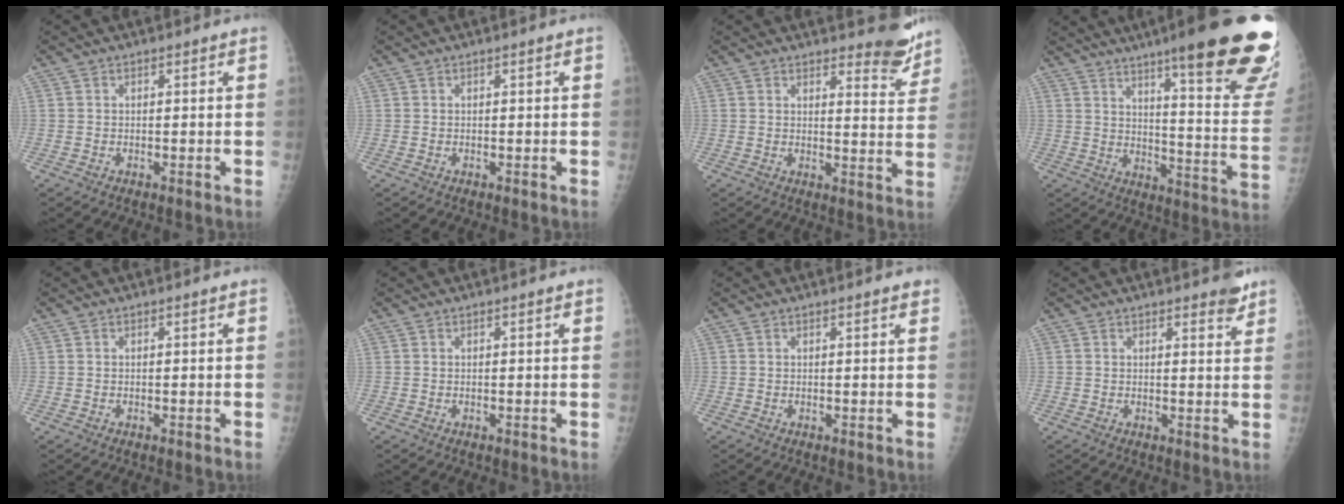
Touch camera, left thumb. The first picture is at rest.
{"total": 0.0}
{"total": 6.8, "force": [6.2, 1.9, 2.0], "torque": [0.002, -0.056, 0.068]}
{"total": 28.2, "force": [18.5, 3.9, 21.0], "torque": [-0.220, -0.092, 0.248]}
{"total": 0.0}
{"total": 0.0}
{"total": 1.2, "force": [0.9, 0.1, 0.8], "torque": [-0.008, -0.002, 0.010]}
{"total": 2.9, "force": [2.3, 0.8, 1.5], "torque": [-0.005, -0.016, 0.027]}